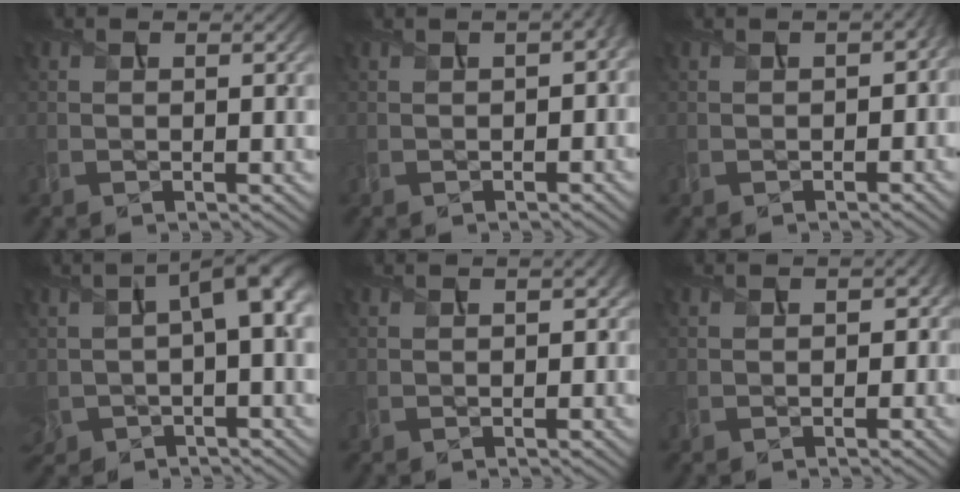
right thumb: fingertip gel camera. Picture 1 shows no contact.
{"total": 3.8, "force": [0.0, 1.9, 3.3], "torque": [-0.043, 0.002, 0.005]}
{"total": 2.9, "force": [-0.6, 1.8, 2.2], "torque": [-0.034, -0.008, -0.006]}
{"total": 8.1, "force": [-0.1, 4.1, 7.0], "torque": [-0.142, -0.008, -0.002]}
{"total": 1.4, "force": [0.2, 0.9, 1.0], "torque": [-0.018, -0.001, 0.006]}
{"total": 2.0, "force": [-0.3, 1.8, 1.0], "torque": [-0.013, -0.009, -0.001]}